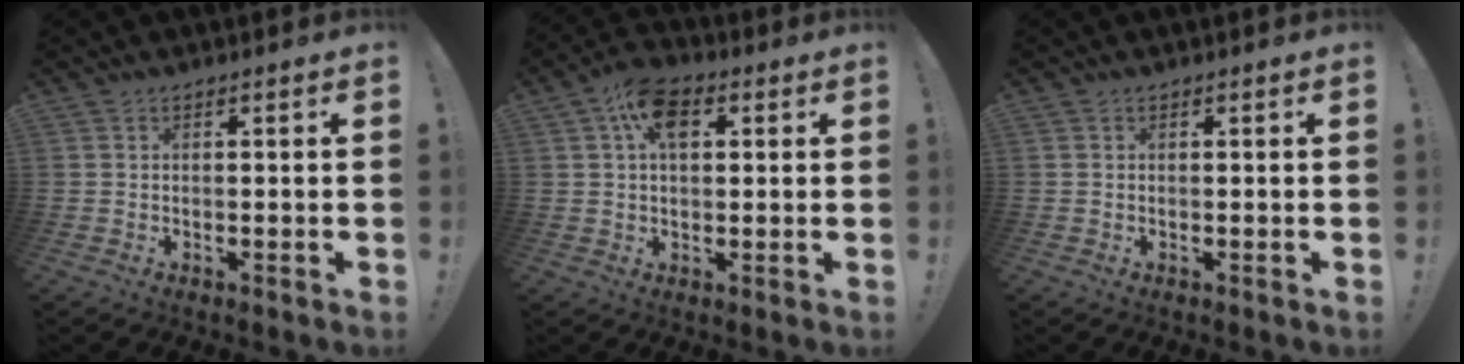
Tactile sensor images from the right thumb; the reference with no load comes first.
{"total": 9.5, "force": [3.2, 5.7, 6.9], "torque": [-0.112, 0.007, 0.059]}
{"total": 0.0}